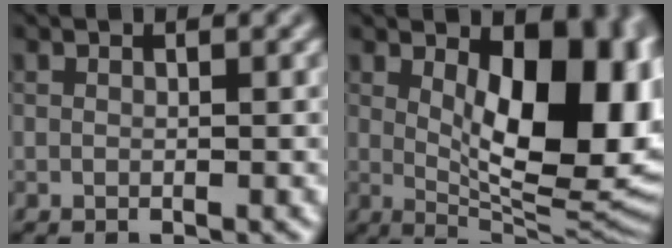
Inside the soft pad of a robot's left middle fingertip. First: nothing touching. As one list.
[{"total": 13.4, "force": [2.3, 6.2, 11.7], "torque": [-0.135, -0.010, 0.041]}]